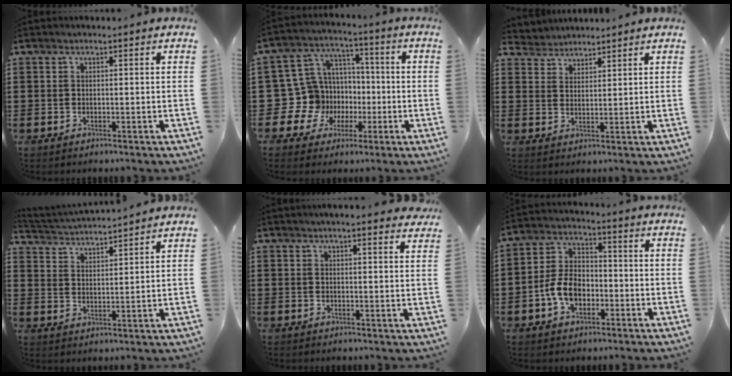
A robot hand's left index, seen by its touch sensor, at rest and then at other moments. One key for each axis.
{"total": 11.5, "fx": -2.8, "fy": 10.9, "fz": 2.2, "tx": -0.118, "ty": 0.000, "tz": -0.040}
{"total": 3.0, "fx": 2.8, "fy": 0.9, "fz": -0.7, "tx": -0.001, "ty": -0.006, "tz": 0.053}
{"total": 3.2, "fx": 3.2, "fy": -0.4, "fz": 0.1, "tx": -0.018, "ty": -0.022, "tz": 0.052}
{"total": 2.5, "fx": 2.3, "fy": 0.0, "fz": 0.9, "tx": -0.023, "ty": -0.001, "tz": 0.044}
{"total": 7.3, "fx": -2.6, "fy": 4.8, "fz": 4.9, "tx": -0.114, "ty": 0.010, "tz": -0.053}